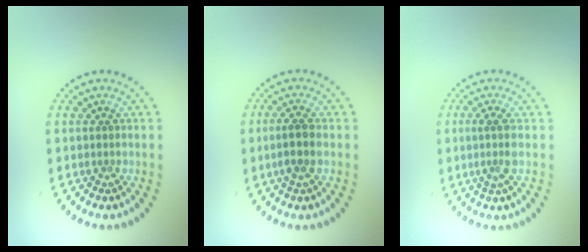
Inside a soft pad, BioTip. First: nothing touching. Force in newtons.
{"total": 2.2, "press": 2.0, "slide": 0.9}
{"total": 2.0, "press": 1.7, "slide": 1.0}